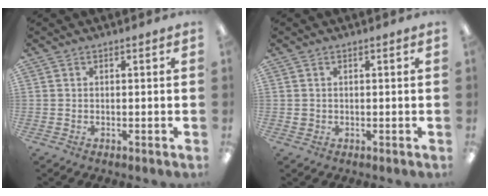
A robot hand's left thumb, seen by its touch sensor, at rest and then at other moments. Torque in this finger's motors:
{"motor_torque": [0.02, 0.11, 0.41, -0.16, -0.01]}